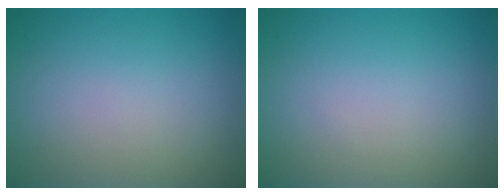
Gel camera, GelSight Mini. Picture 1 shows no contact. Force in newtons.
{"total": 0.0}